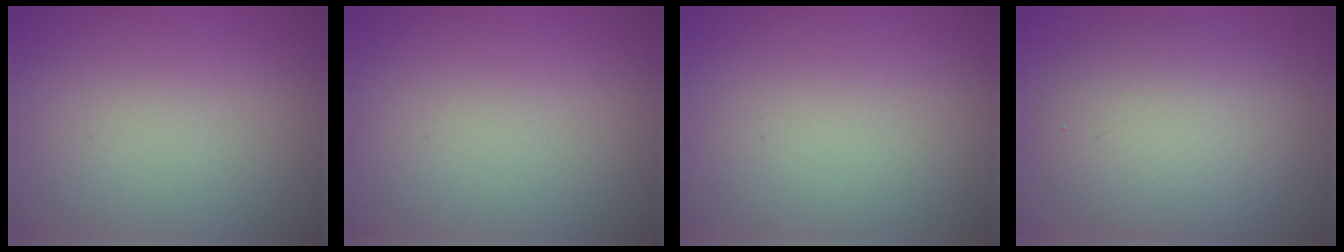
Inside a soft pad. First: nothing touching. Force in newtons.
{"total": 0.0}
{"total": 0.0}
{"total": 6.7, "press": 6.7, "slide": 0.2}